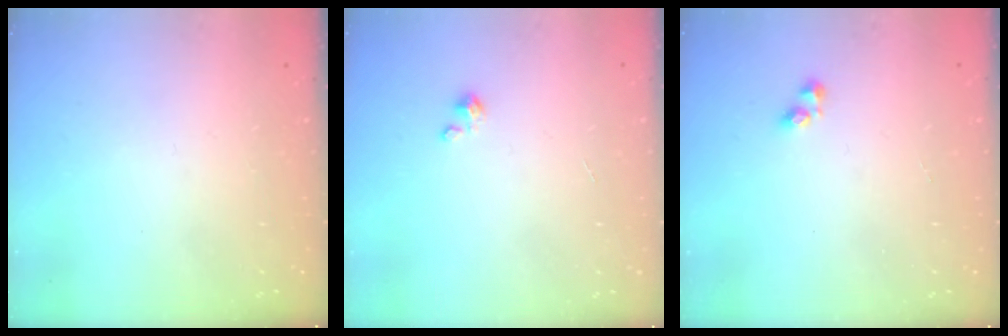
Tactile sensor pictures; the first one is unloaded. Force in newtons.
{"total": 2.3, "press": 2.3, "slide": 0.2}
{"total": 2.6, "press": 2.5, "slide": 0.6}